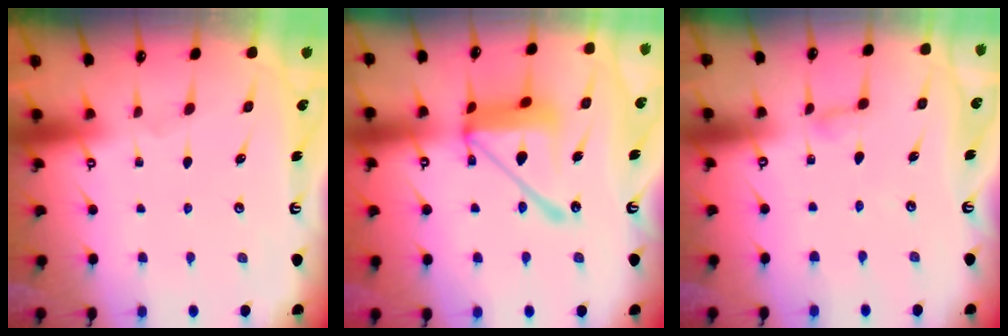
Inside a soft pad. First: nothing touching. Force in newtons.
{"total": 19.8, "press": 19.7, "slide": 2.0}
{"total": 3.0, "press": 3.0, "slide": 0.3}